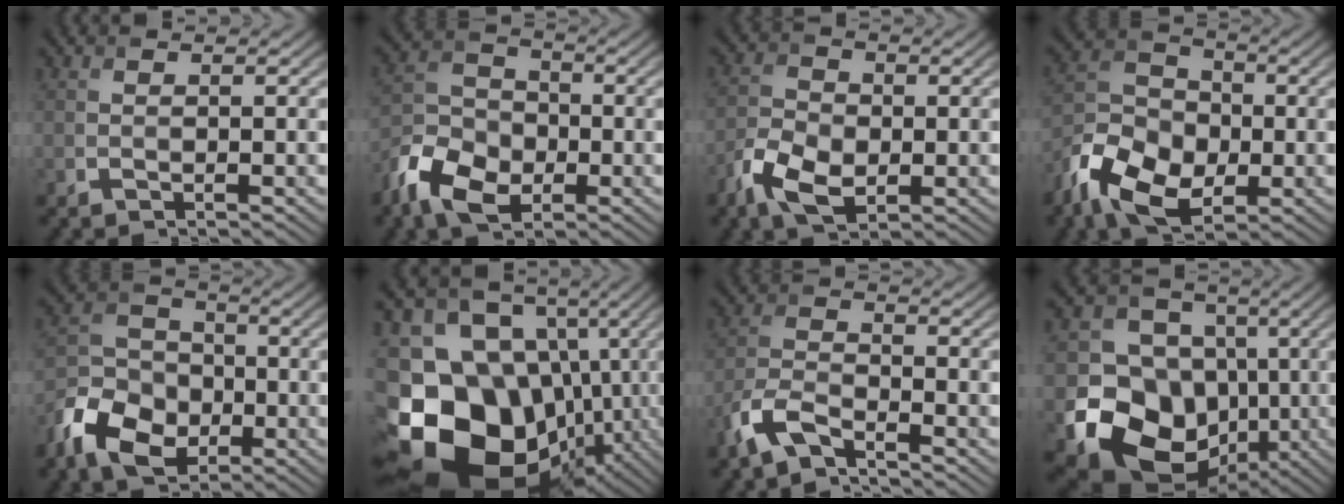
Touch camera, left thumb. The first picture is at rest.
{"total": 9.5, "force": [-5.1, 6.0, 5.3], "torque": [-0.122, -0.015, -0.114]}
{"total": 6.4, "force": [-2.8, 3.9, 4.3], "torque": [-0.100, -0.005, -0.060]}
{"total": 11.2, "force": [-5.2, 7.2, 6.9], "torque": [-0.157, -0.018, -0.113]}
{"total": 10.1, "force": [-4.8, 7.0, 5.5], "torque": [-0.128, -0.016, -0.111]}
{"total": 23.2, "force": [-8.9, 17.7, 12.2], "torque": [-0.257, -0.040, -0.151]}
{"total": 5.5, "force": [-4.0, 1.8, 3.4], "torque": [-0.083, -0.007, -0.097]}
{"total": 15.0, "force": [-3.5, 12.7, 7.2], "torque": [-0.148, -0.038, -0.080]}